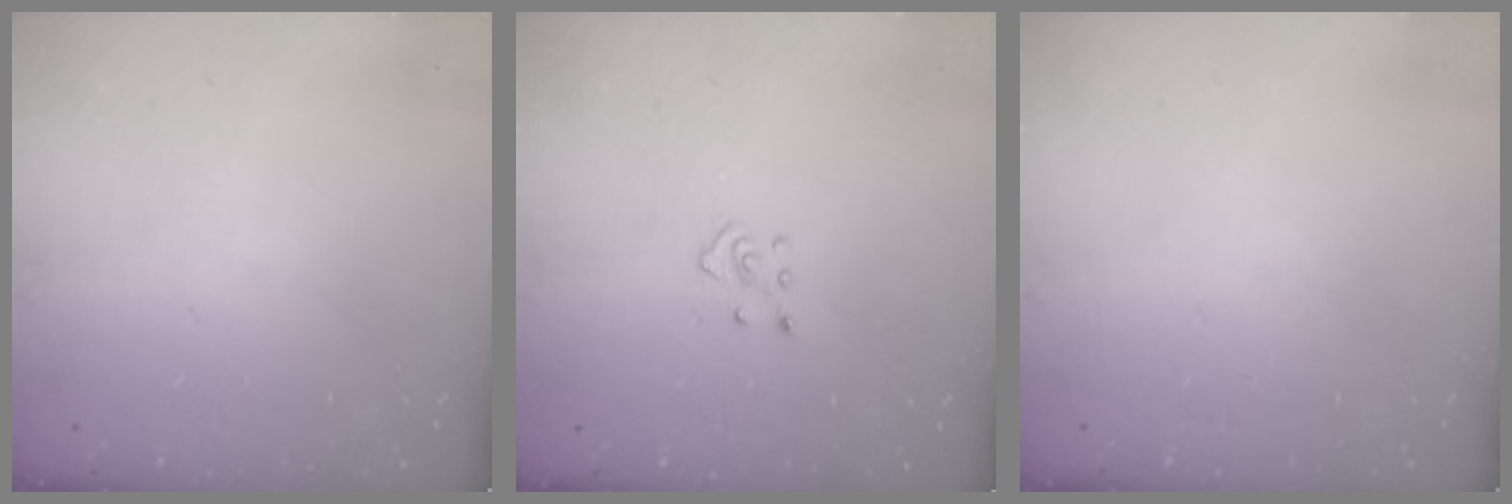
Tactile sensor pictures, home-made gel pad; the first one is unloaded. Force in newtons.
{"total": 3.5, "press": 3.4, "slide": 0.6}
{"total": 0.0}